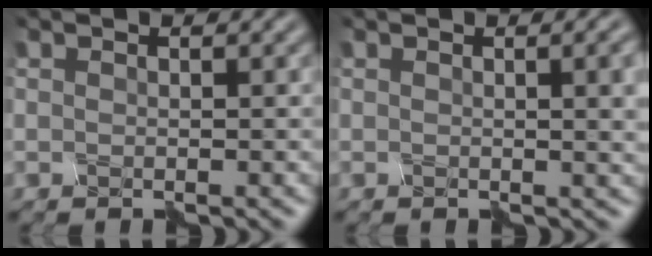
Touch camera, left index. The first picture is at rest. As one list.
[{"total": 3.1, "force": [0.8, 0.7, 2.9], "torque": [-0.018, 0.001, 0.013]}]